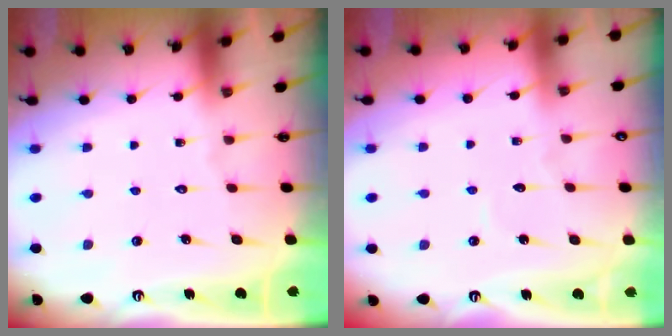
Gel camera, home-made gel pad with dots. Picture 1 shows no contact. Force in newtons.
{"total": 2.4, "press": 2.4, "slide": 0.3}